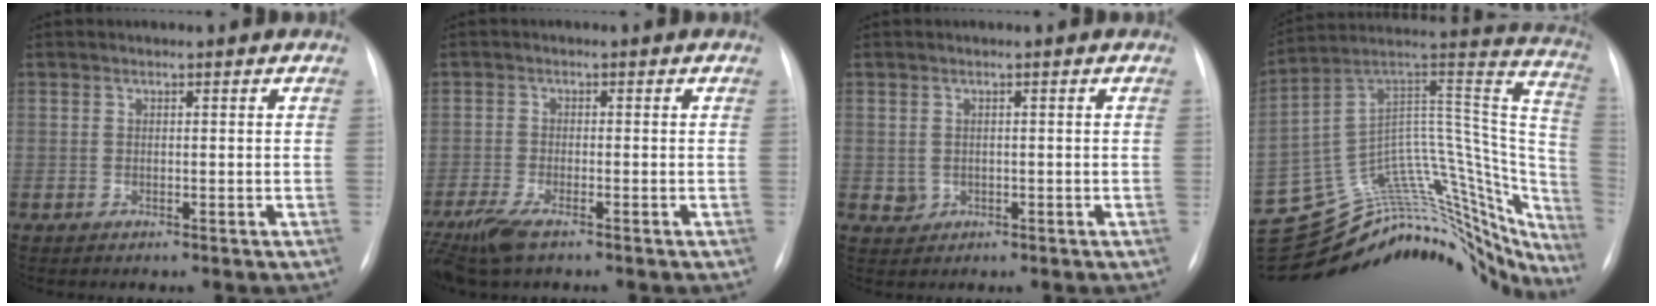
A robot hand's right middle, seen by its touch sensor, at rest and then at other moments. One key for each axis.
{"total": 6.9, "fx": -4.9, "fy": 1.7, "fz": 4.6, "tx": -0.098, "ty": -0.020, "tz": -0.087}
{"total": 1.7, "fx": -0.1, "fy": 1.6, "fz": 0.5, "tx": -0.008, "ty": 0.002, "tz": 0.003}
{"total": 15.6, "fx": -15.0, "fy": 3.8, "fz": 2.0, "tx": -0.011, "ty": 0.084, "tz": -0.230}